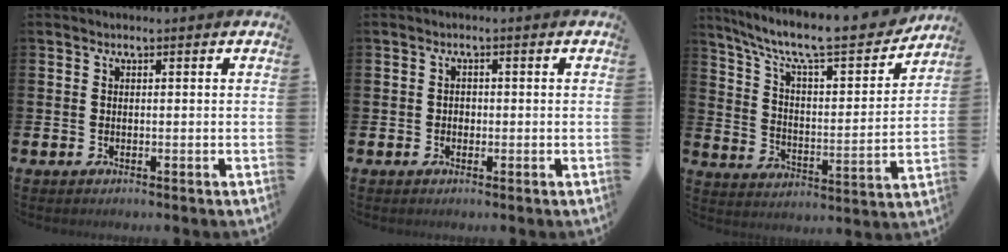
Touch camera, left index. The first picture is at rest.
{"total": 1.0, "force": [-0.3, 0.9, 0.4], "torque": [-0.005, 0.004, -0.009]}
{"total": 10.5, "force": [9.0, 1.8, 5.0], "torque": [-0.126, -0.065, 0.149]}